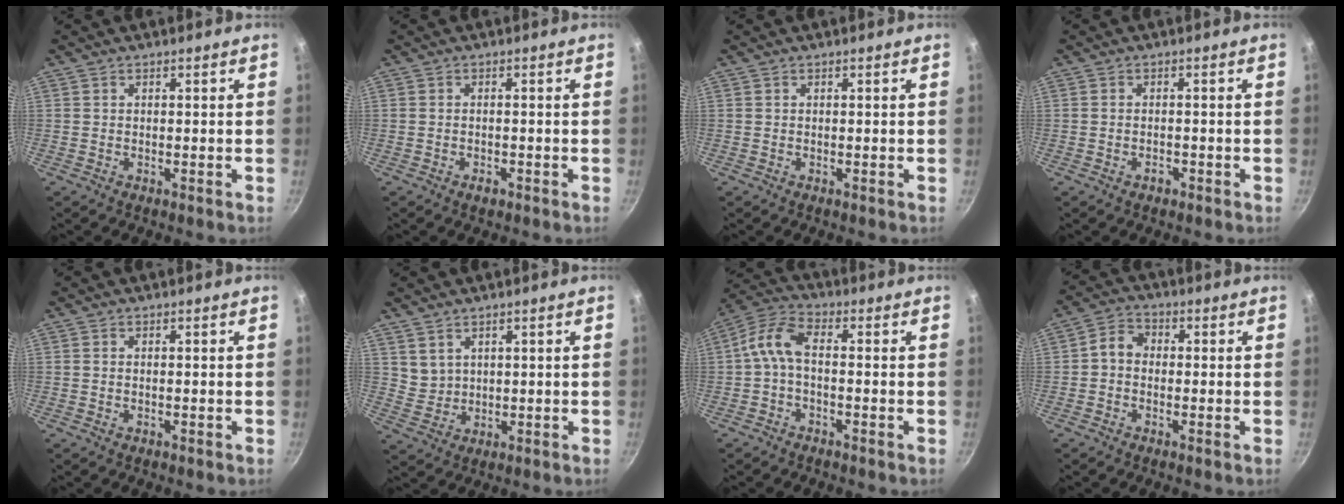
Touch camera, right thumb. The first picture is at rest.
{"total": 1.4, "force": [-0.9, 0.6, 0.8], "torque": [-0.016, 0.004, -0.013]}
{"total": 0.0}
{"total": 1.3, "force": [-0.9, 0.7, 0.7], "torque": [-0.008, 0.008, -0.010]}
{"total": 0.0}
{"total": 3.3, "force": [2.2, 2.3, 0.8], "torque": [-0.001, -0.003, 0.055]}
{"total": 6.5, "force": [-1.1, 3.3, 5.5], "torque": [-0.125, 0.031, -0.034]}
{"total": 4.3, "force": [-0.4, 3.4, 2.6], "torque": [-0.039, 0.016, -0.023]}